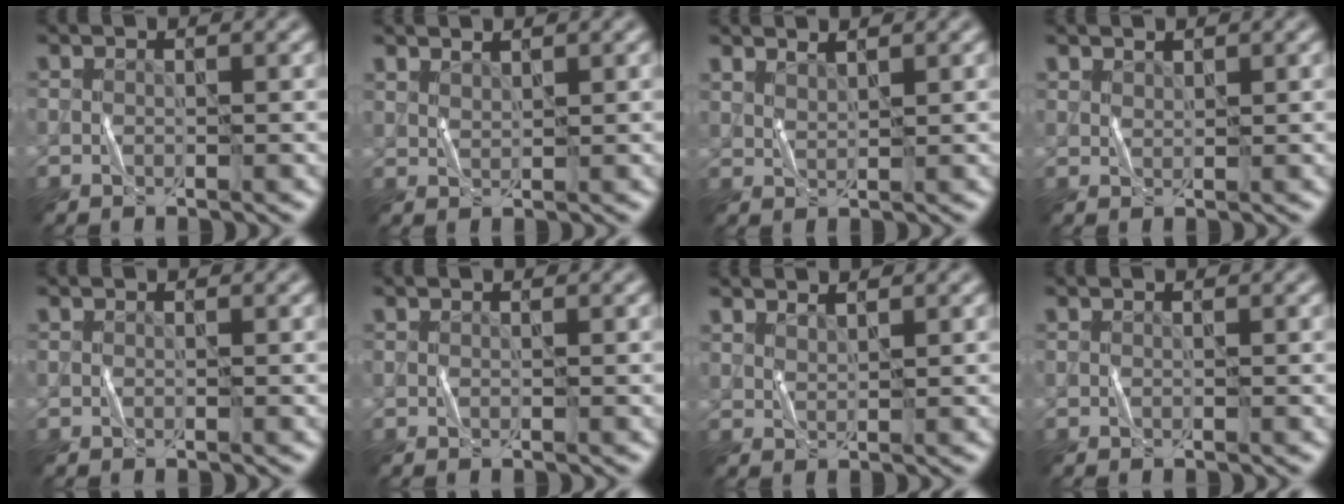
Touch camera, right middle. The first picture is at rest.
{"total": 1.2, "force": [1.1, 0.2, 0.4], "torque": [-0.012, -0.002, 0.025]}
{"total": 1.5, "force": [1.3, 0.2, 0.7], "torque": [-0.015, -0.002, 0.027]}
{"total": 0.9, "force": [0.9, 0.2, 0.1], "torque": [-0.007, -0.001, 0.023]}
{"total": 0.0}
{"total": 0.0}
{"total": 1.2, "force": [1.1, 0.2, 0.4], "torque": [-0.011, -0.002, 0.023]}
{"total": 0.0}